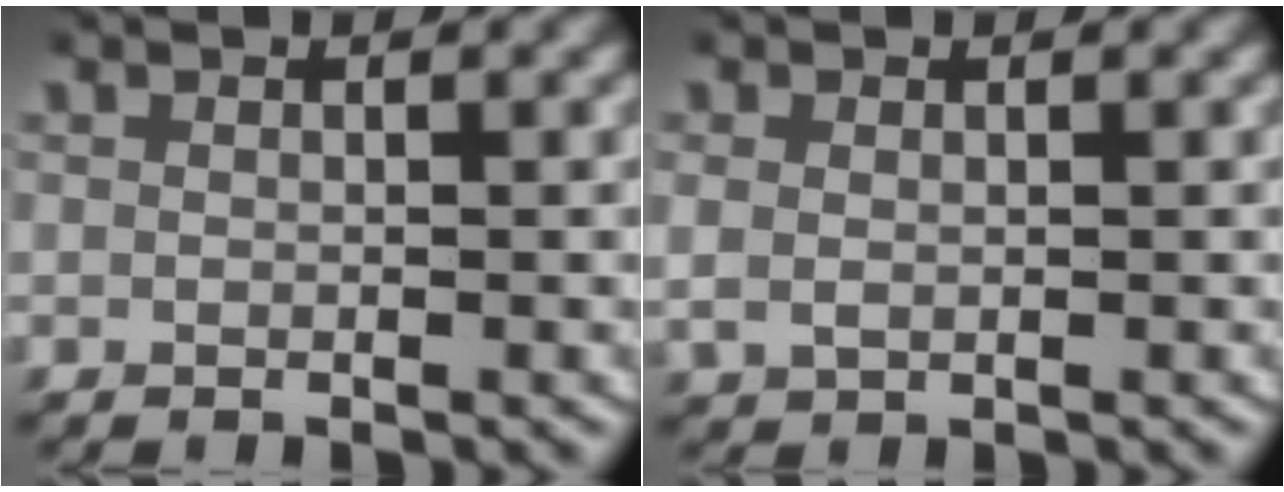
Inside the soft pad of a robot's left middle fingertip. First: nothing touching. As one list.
[{"total": 1.8, "force": [0.4, 1.4, 1.0], "torque": [-0.035, -0.004, 0.014]}]